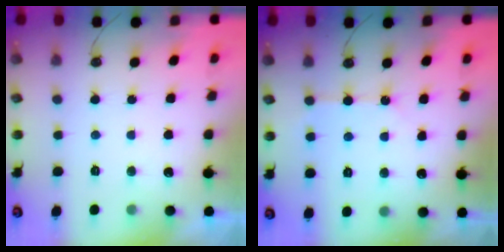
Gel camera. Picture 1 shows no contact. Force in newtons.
{"total": 2.7, "press": 2.7, "slide": 0.2}